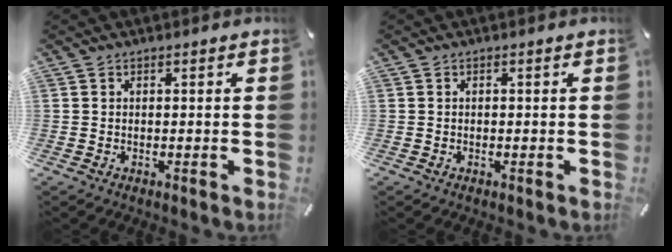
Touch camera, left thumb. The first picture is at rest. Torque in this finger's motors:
{"motor_torque": [0.10, 0.22, -0.01, -0.07, 0.00]}